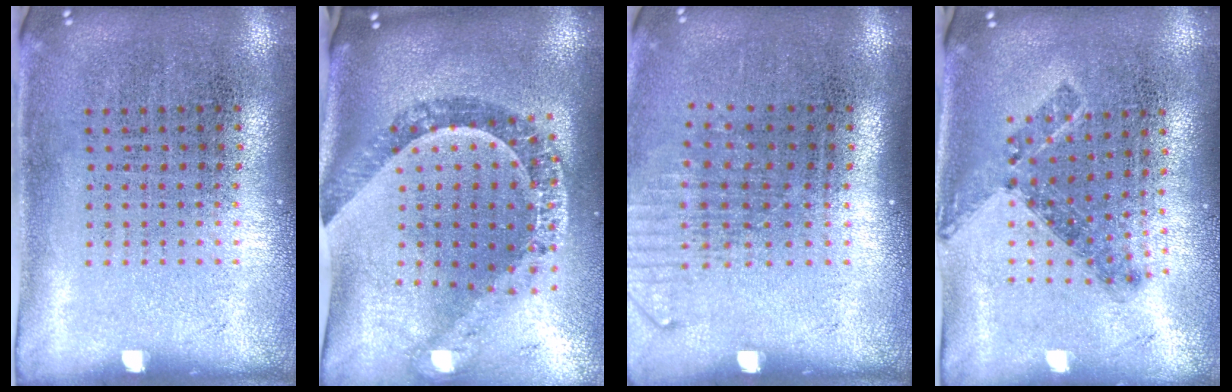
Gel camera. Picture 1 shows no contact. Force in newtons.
{"total": 1.8, "press": 1.6, "slide": 0.8}
{"total": 1.3, "press": 1.1, "slide": 0.8}
{"total": 0.8, "press": 0.7, "slide": 0.4}